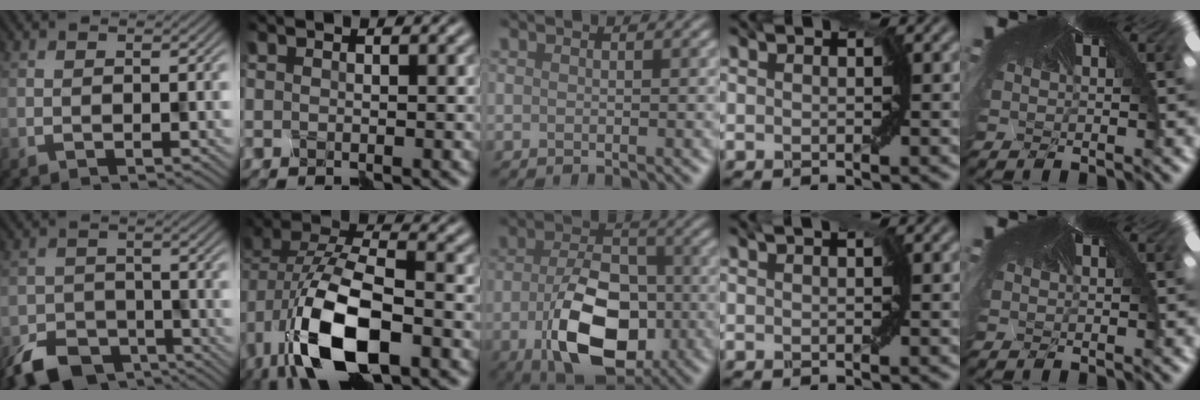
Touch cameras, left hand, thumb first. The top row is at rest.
{"thumb": {"total": 7.9, "force": [-6.0, 4.0, 3.0], "torque": [-0.052, -0.021, -0.097]}, "index": {"total": 11.4, "force": [-4.6, 5.8, 8.6], "torque": [-0.189, -0.010, -0.082]}, "middle": {"total": 9.4, "force": [-3.7, 5.2, 6.8], "torque": [-0.139, -0.004, -0.060]}, "ring": {"total": 1.1, "force": [0.6, 0.4, 0.8], "torque": [-0.009, 0.007, 0.000]}}